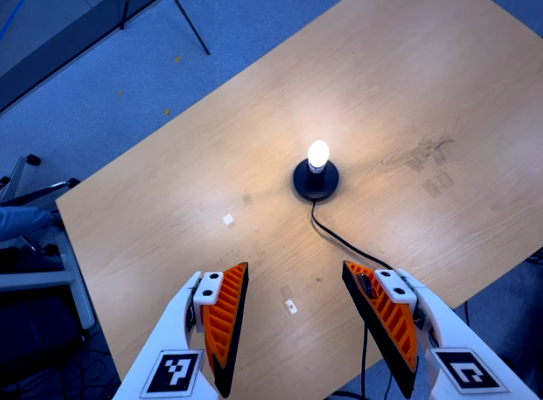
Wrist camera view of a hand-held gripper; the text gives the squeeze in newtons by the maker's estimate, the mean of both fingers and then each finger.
{"total": 0.0}